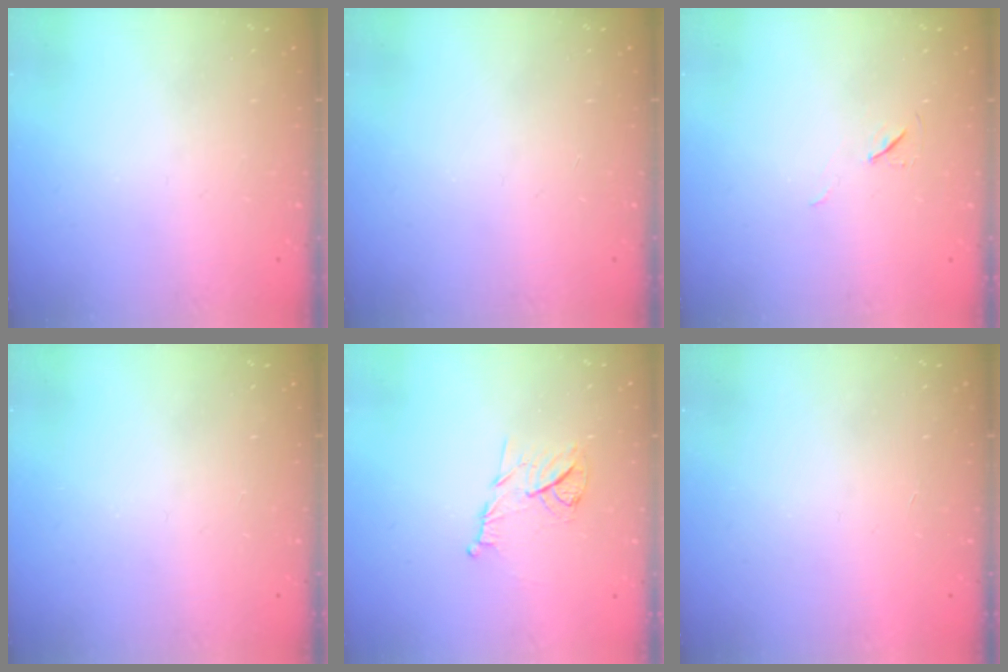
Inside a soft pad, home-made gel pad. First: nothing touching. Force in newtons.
{"total": 0.0}
{"total": 6.4, "press": 5.8, "slide": 2.5}
{"total": 0.0}
{"total": 8.6, "press": 8.6, "slide": 0.7}
{"total": 1.5, "press": 1.5, "slide": 0.1}